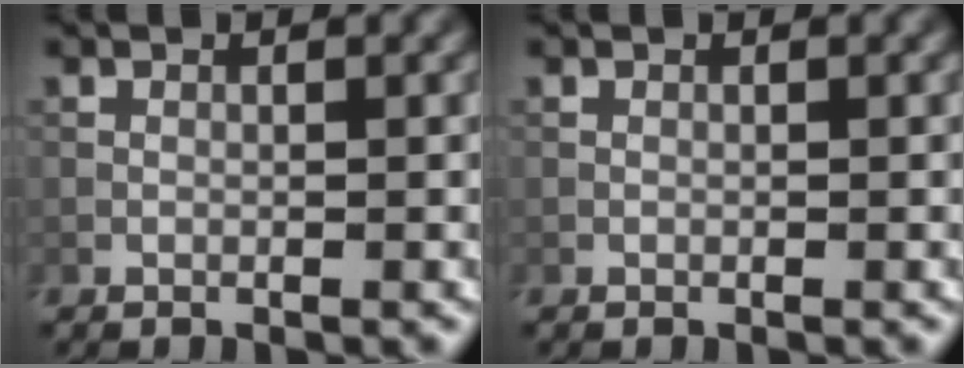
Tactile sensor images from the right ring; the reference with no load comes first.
{"total": 0.0}